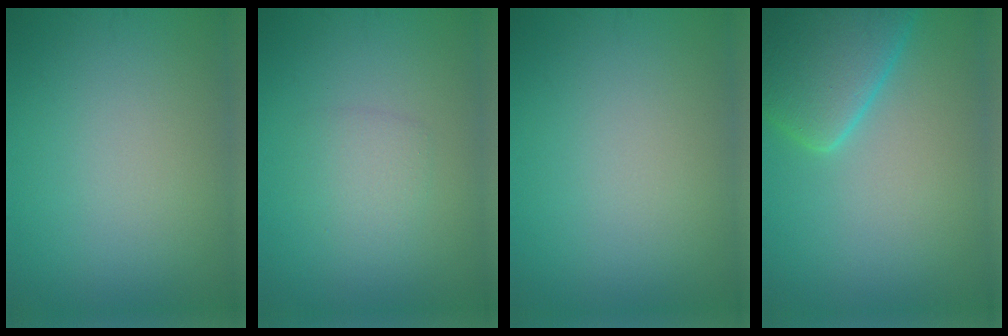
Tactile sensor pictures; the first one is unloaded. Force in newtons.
{"total": 1.8, "press": 1.8, "slide": 0.2}
{"total": 0.0}
{"total": 6.1, "press": 6.1, "slide": 0.5}